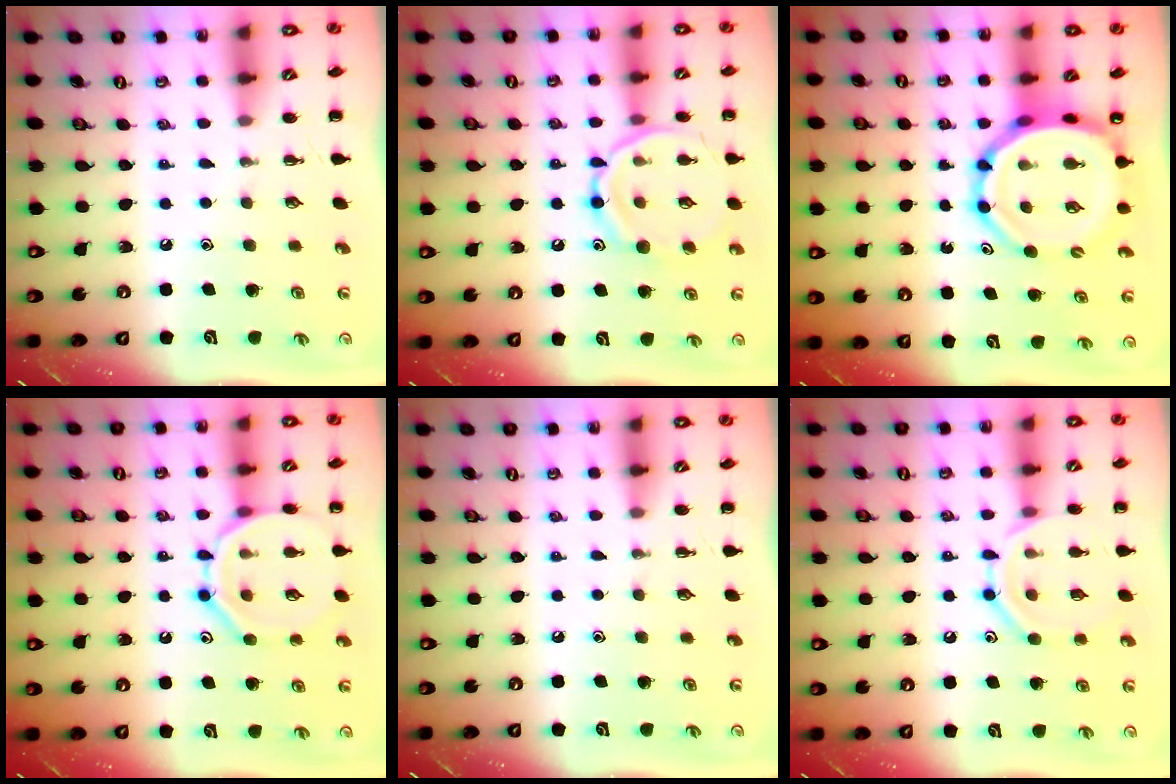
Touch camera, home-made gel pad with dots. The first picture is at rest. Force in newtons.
{"total": 14.4, "press": 14.4, "slide": 0.9}
{"total": 12.2, "press": 11.6, "slide": 3.7}
{"total": 12.4, "press": 12.3, "slide": 1.1}
{"total": 0.0}
{"total": 11.7, "press": 11.7, "slide": 1.1}